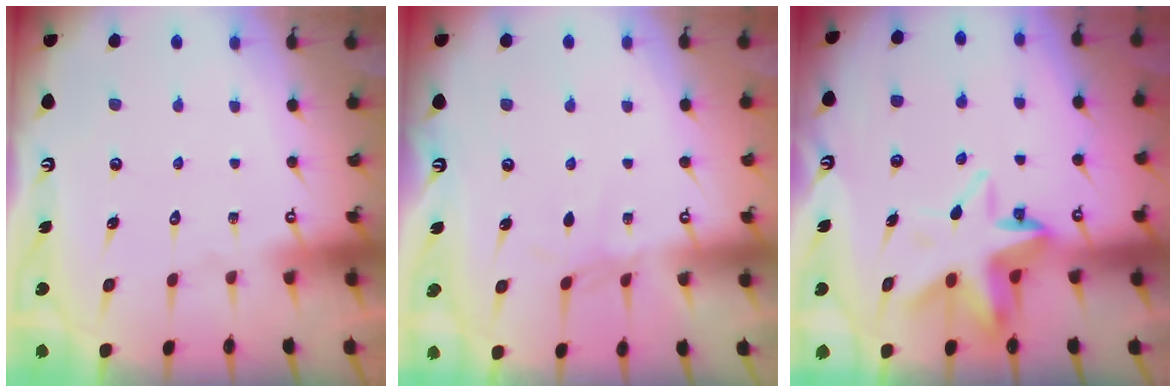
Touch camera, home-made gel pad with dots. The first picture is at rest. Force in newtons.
{"total": 1.5, "press": 1.5, "slide": 0.4}
{"total": 9.4, "press": 9.2, "slide": 2.0}